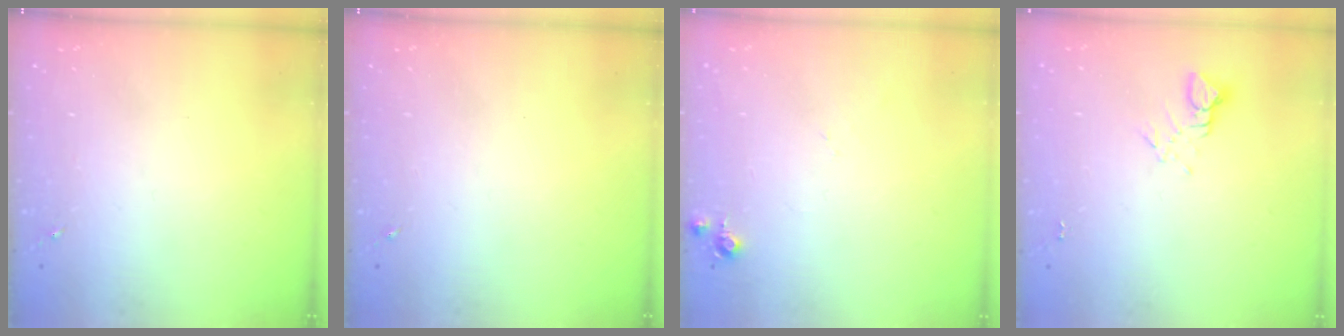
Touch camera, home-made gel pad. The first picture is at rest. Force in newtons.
{"total": 0.0}
{"total": 4.2, "press": 4.2, "slide": 0.6}
{"total": 3.8, "press": 3.8, "slide": 0.4}